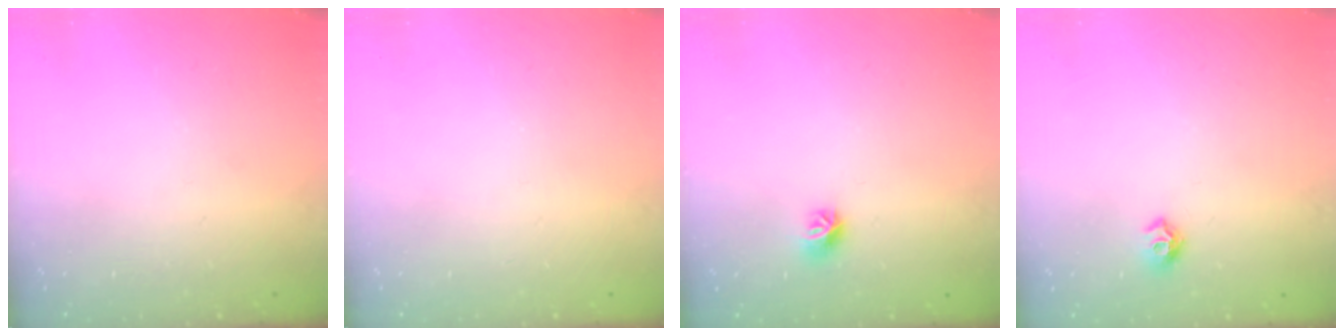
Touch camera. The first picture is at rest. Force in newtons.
{"total": 0.0}
{"total": 8.0, "press": 7.9, "slide": 0.6}
{"total": 7.2, "press": 7.2, "slide": 0.7}